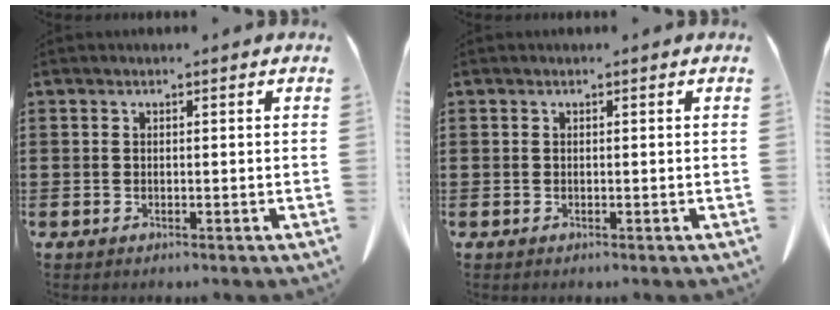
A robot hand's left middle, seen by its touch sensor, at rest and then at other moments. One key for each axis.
{"total": 0.0}